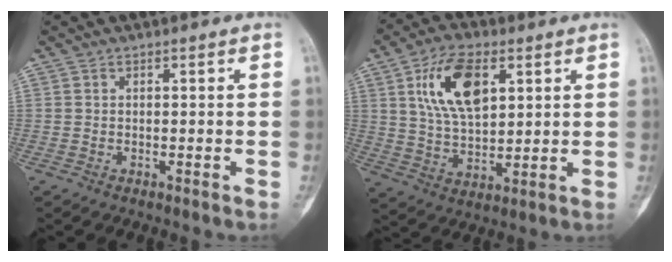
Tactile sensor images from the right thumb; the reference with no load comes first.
{"total": 13.6, "force": [4.9, 7.2, 10.4], "torque": [-0.177, -0.013, 0.096]}